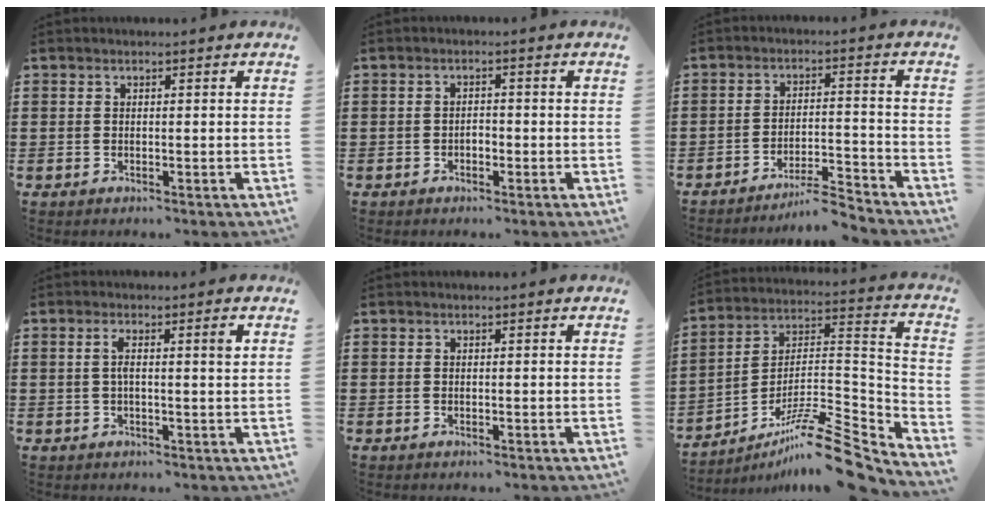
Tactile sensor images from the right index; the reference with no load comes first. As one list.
[{"total": 1.2, "force": [-0.6, 0.6, 0.9], "torque": [-0.019, 0.000, -0.013]}, {"total": 5.2, "force": [-4.9, -0.1, 1.9], "torque": [-0.032, -0.006, -0.094]}, {"total": 2.8, "force": [0.5, 0.0, 2.8], "torque": [-0.053, -0.001, 0.004]}, {"total": 0.0}, {"total": 13.3, "force": [-10.1, 2.3, 8.3], "torque": [-0.124, 0.036, -0.187]}]